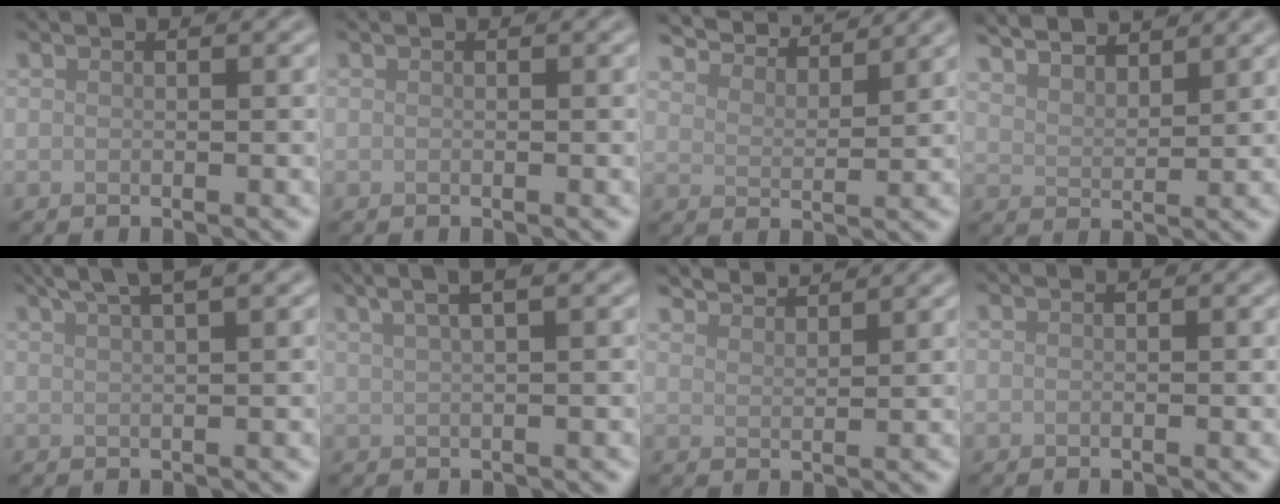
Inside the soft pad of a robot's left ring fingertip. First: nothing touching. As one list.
[{"total": 0.0}, {"total": 6.4, "force": [6.2, 0.8, 1.6], "torque": [-0.042, 0.008, 0.091]}, {"total": 5.8, "force": [5.2, 1.4, 2.2], "torque": [-0.028, 0.014, 0.068]}, {"total": 4.2, "force": [3.0, 0.7, 2.9], "torque": [-0.040, 0.016, 0.042]}, {"total": 4.7, "force": [3.0, 1.4, 3.3], "torque": [-0.035, 0.017, 0.027]}, {"total": 3.7, "force": [3.6, 0.3, 0.7], "torque": [-0.009, 0.005, 0.054]}, {"total": 0.0}]